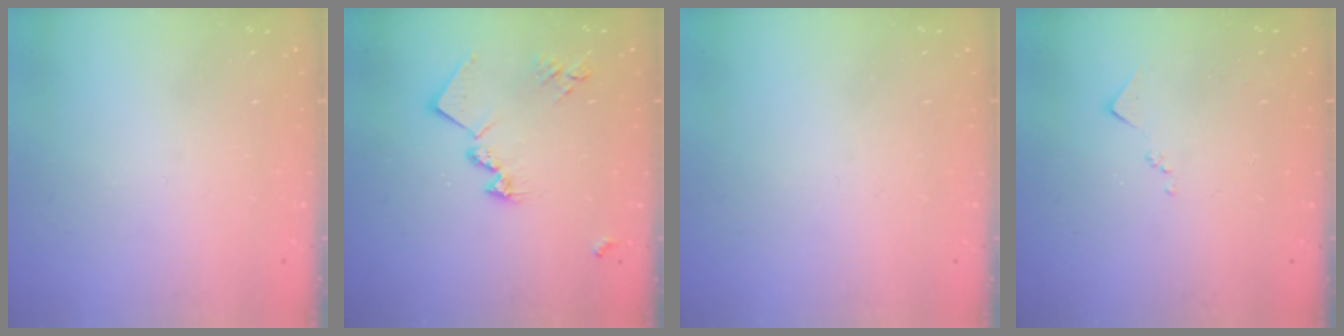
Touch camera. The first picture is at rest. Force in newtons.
{"total": 14.3, "press": 14.3, "slide": 0.2}
{"total": 0.0}
{"total": 5.7, "press": 5.7, "slide": 0.7}